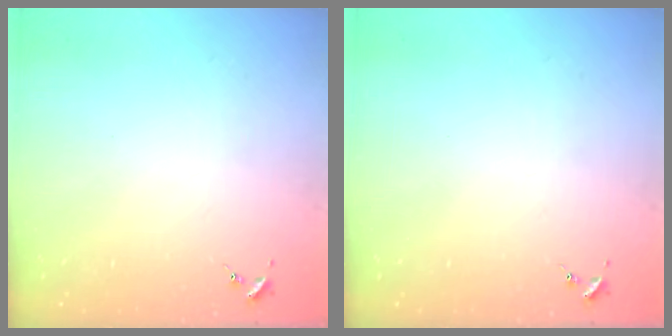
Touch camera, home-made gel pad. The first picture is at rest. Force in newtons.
{"total": 0.0}